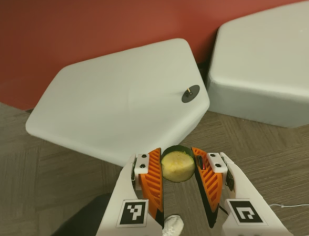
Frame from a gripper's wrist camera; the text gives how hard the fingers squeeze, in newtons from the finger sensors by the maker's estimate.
{"total": 12.2, "left": 12.9, "right": 11.5}